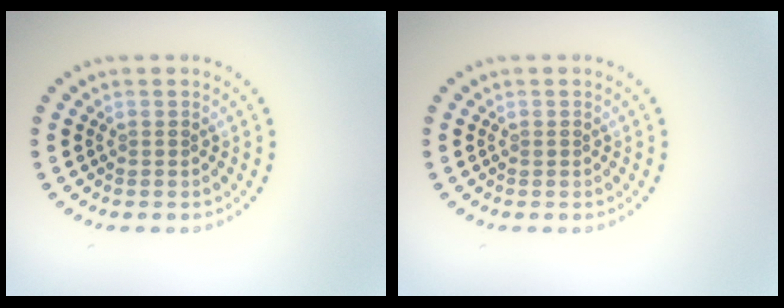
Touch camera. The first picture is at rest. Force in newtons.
{"total": 0.0}